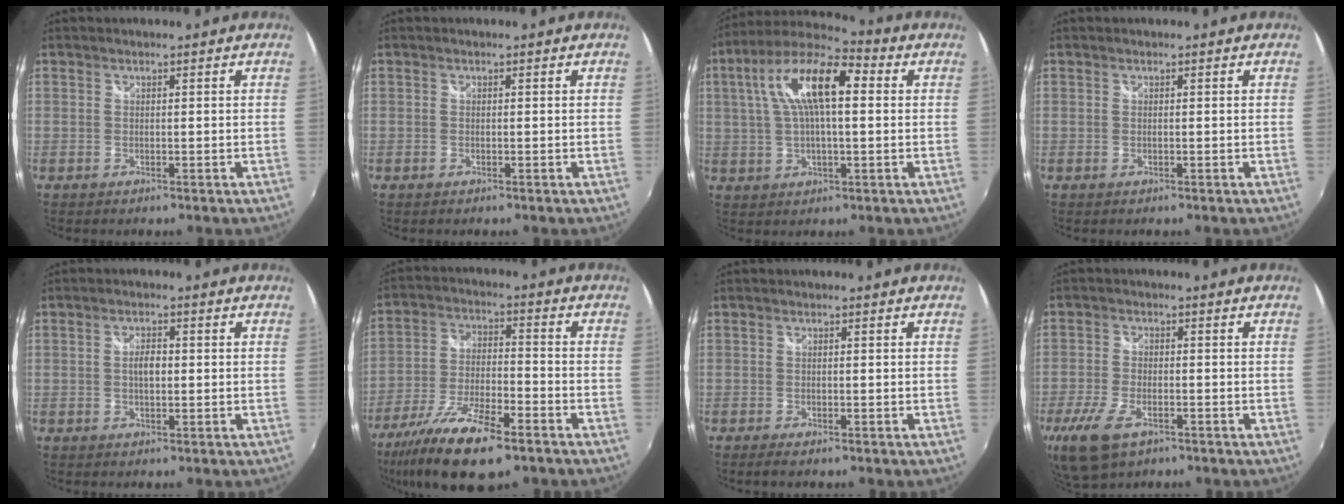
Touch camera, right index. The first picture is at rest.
{"total": 0.0}
{"total": 15.1, "force": [3.4, 5.5, 13.6], "torque": [-0.253, 0.029, 0.049]}
{"total": 0.0}
{"total": 2.7, "force": [0.0, 1.4, 2.4], "torque": [-0.042, 0.004, -0.002]}
{"total": 17.2, "force": [-11.7, 5.0, 11.6], "torque": [-0.238, -0.043, -0.212]}
{"total": 1.7, "force": [-1.3, 0.4, 1.0], "torque": [-0.024, -0.006, -0.025]}
{"total": 11.4, "force": [-6.3, 5.7, 7.5], "torque": [-0.186, -0.032, -0.114]}